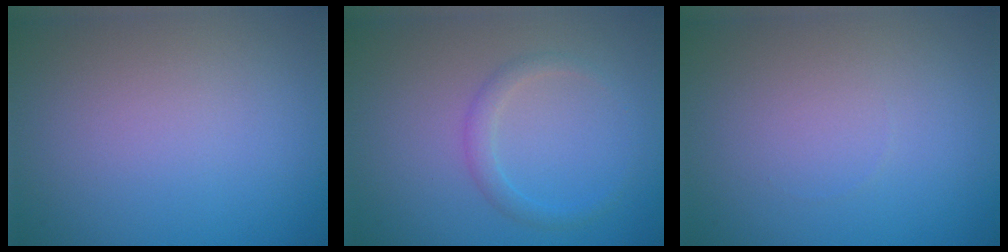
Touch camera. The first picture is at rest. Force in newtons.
{"total": 1.6, "press": 1.6, "slide": 0.1}
{"total": 0.0}